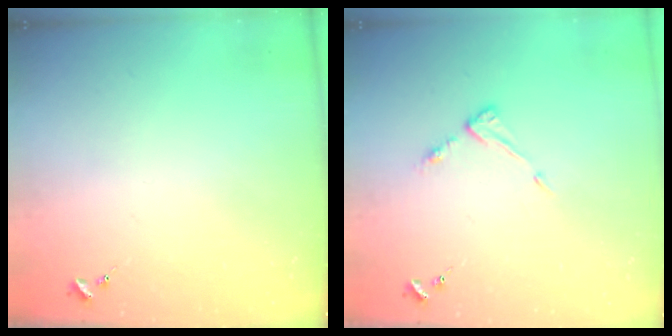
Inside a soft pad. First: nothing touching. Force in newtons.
{"total": 5.6, "press": 5.6, "slide": 0.3}